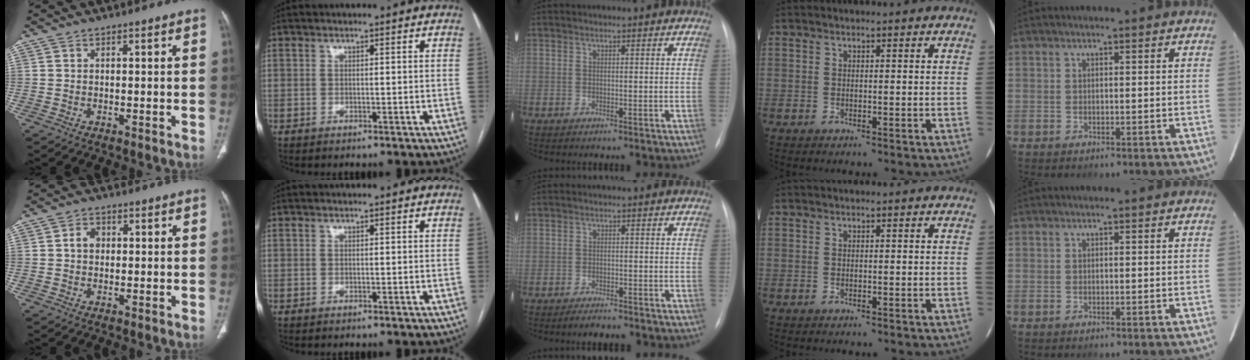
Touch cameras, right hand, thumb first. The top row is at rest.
{"thumb": {"total": 2.6, "force": [0.2, 2.1, 1.5], "torque": [-0.017, 0.008, 0.001]}, "middle": {"total": 2.3, "force": [-2.0, 0.7, 0.9], "torque": [-0.020, -0.003, -0.029]}}